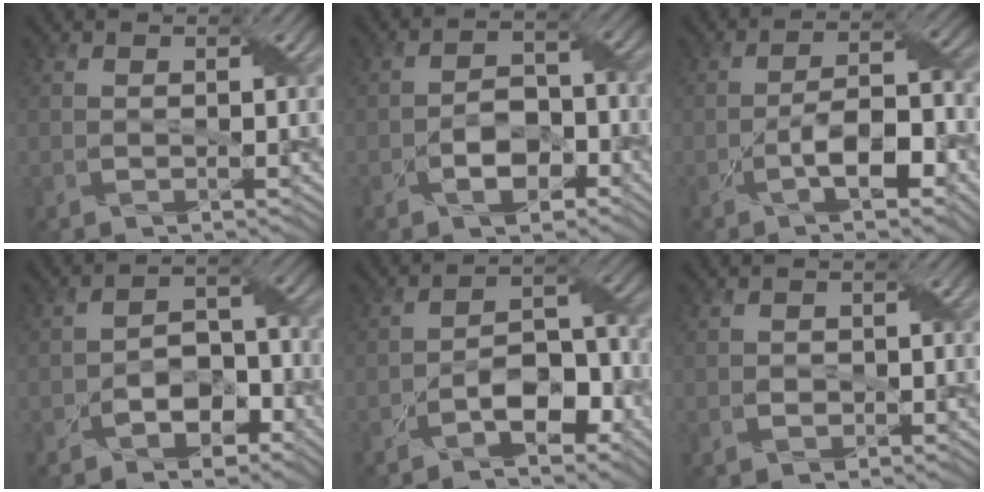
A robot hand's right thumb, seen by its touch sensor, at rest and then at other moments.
{"total": 5.7, "force": [-2.8, 3.3, 3.7], "torque": [-0.054, 0.006, -0.054]}
{"total": 8.7, "force": [-3.3, 2.9, 7.5], "torque": [-0.123, 0.008, -0.060]}
{"total": 5.7, "force": [-3.0, 3.5, 3.3], "torque": [-0.048, 0.008, -0.056]}
{"total": 6.9, "force": [-3.8, 3.1, 4.9], "torque": [-0.072, 0.017, -0.069]}
{"total": 1.0, "force": [-0.2, 0.9, 0.3], "torque": [-0.007, -0.004, -0.004]}